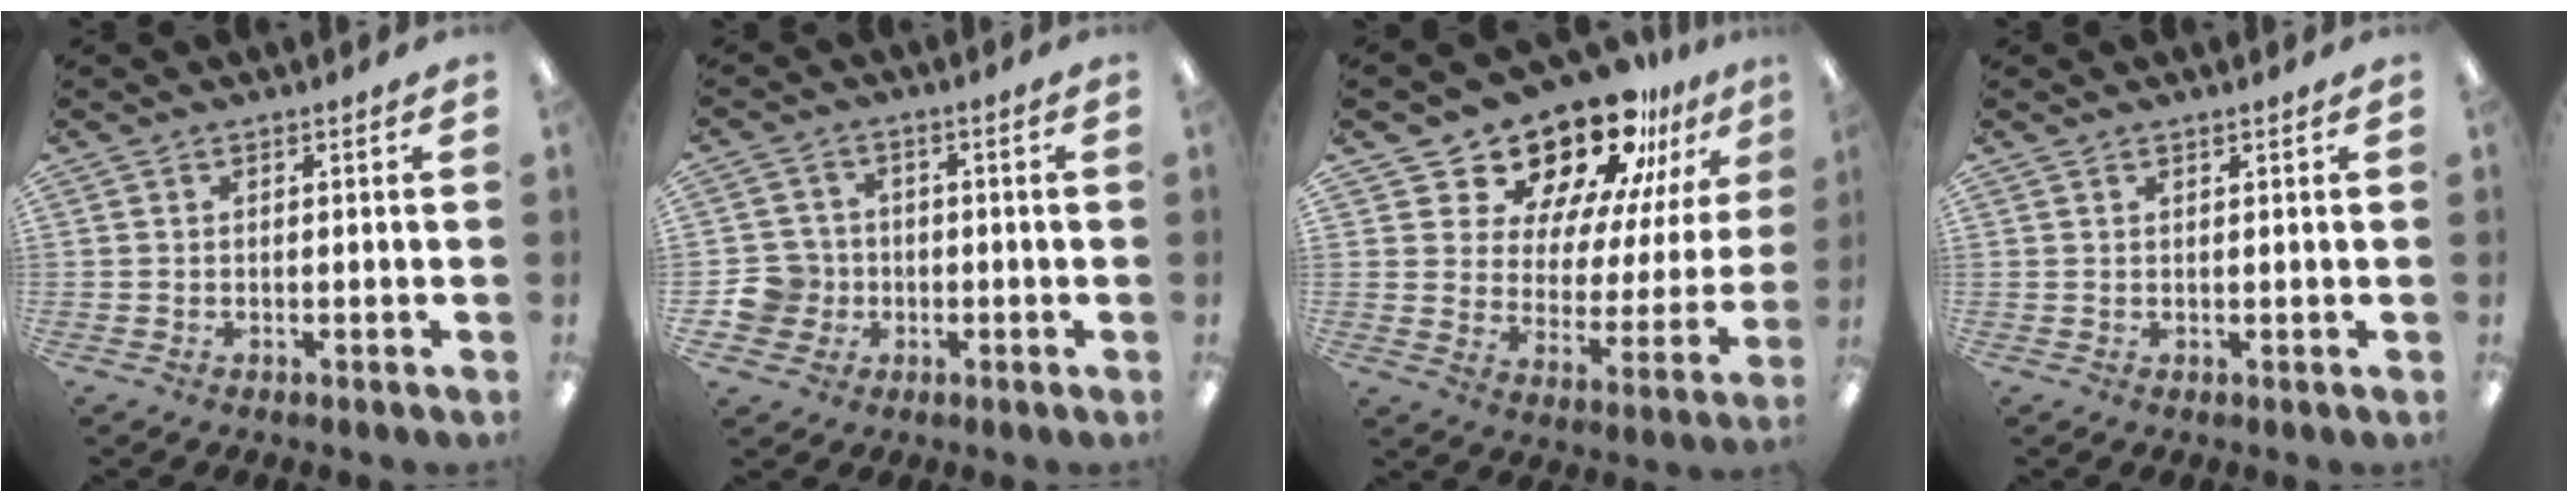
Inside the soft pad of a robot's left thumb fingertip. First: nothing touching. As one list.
[{"total": 7.3, "force": [-1.3, 6.9, 1.7], "torque": [-0.054, 0.016, -0.022]}, {"total": 21.8, "force": [18.4, 8.2, 8.3], "torque": [-0.137, -0.143, 0.319]}, {"total": 0.6, "force": [0.6, 0.2, 0.2], "torque": [-0.003, 0.002, 0.010]}]